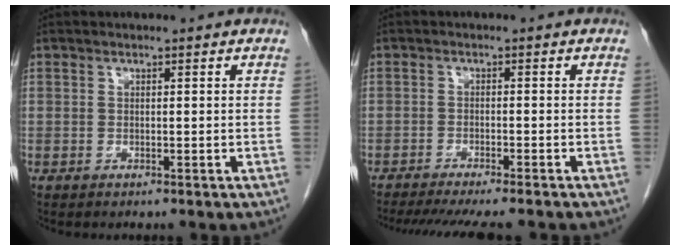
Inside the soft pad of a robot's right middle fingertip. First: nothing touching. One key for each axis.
{"total": 12.3, "fx": -10.7, "fy": 1.1, "fz": 5.9, "tx": -0.078, "ty": -0.020, "tz": -0.148}